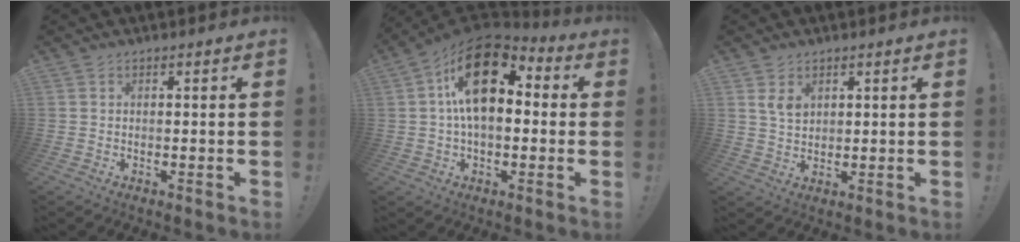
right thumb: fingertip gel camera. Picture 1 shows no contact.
{"total": 20.2, "force": [4.9, 11.9, 15.6], "torque": [-0.253, -0.003, 0.089]}
{"total": 4.4, "force": [2.2, 2.9, 2.5], "torque": [-0.029, -0.011, 0.039]}